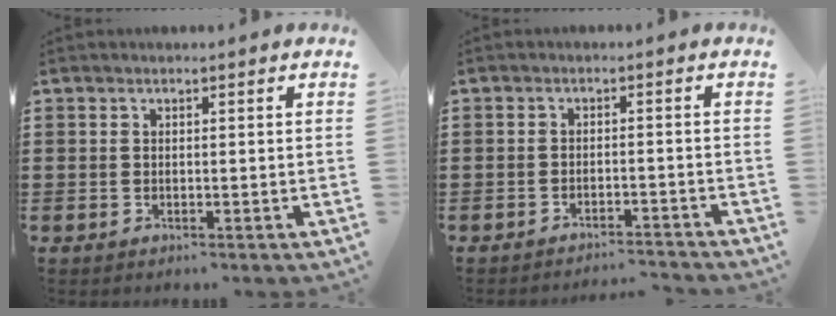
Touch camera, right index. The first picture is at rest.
{"total": 2.3, "force": [-2.3, -0.2, 0.2], "torque": [-0.006, 0.001, -0.049]}